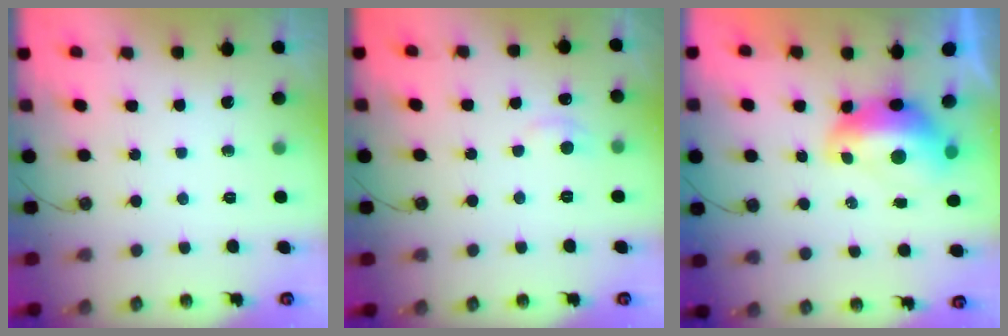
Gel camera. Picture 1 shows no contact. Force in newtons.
{"total": 1.7, "press": 1.5, "slide": 0.7}
{"total": 2.9, "press": 2.9, "slide": 0.7}